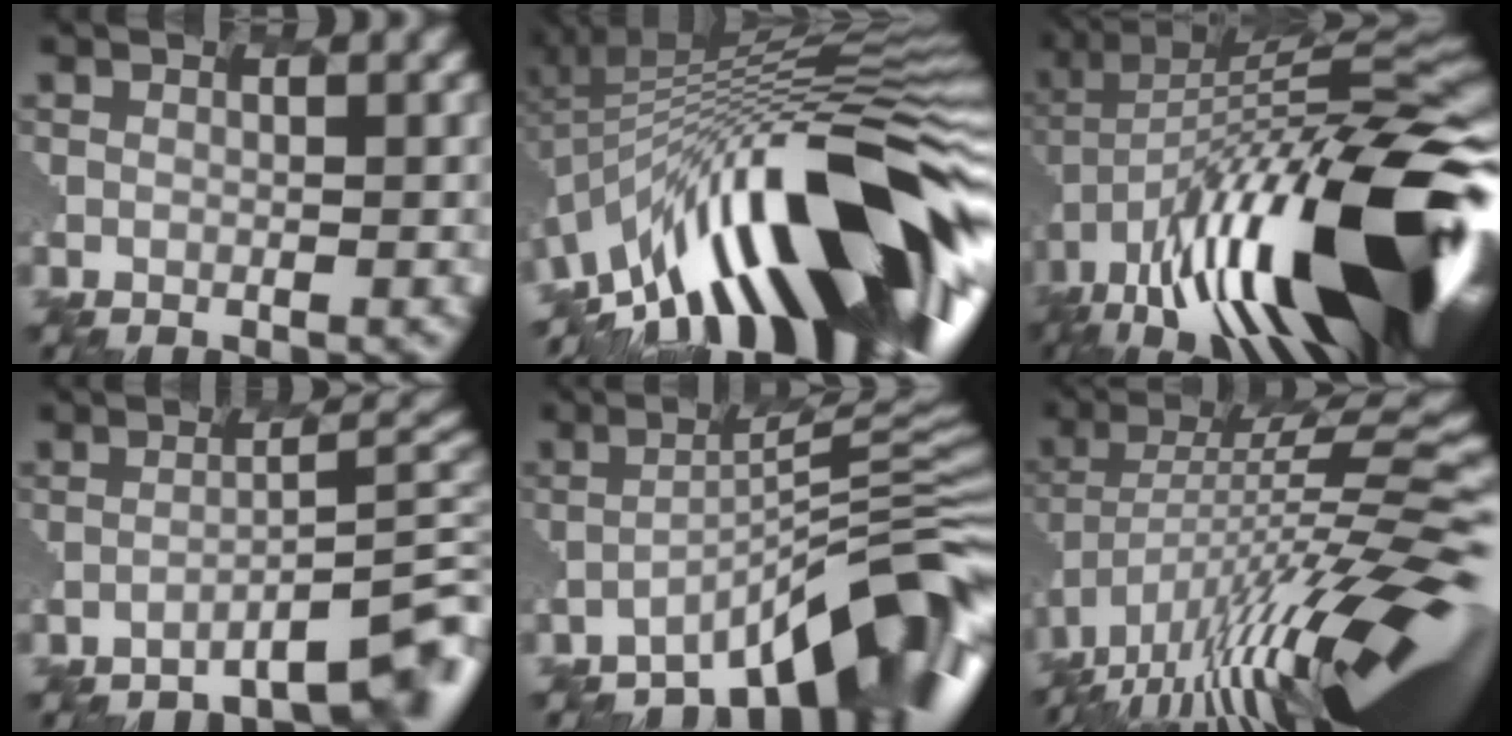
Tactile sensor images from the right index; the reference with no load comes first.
{"total": 15.7, "force": [-4.8, 5.5, 13.9], "torque": [-0.195, 0.033, -0.114]}
{"total": 18.5, "force": [-6.5, 7.2, 15.8], "torque": [-0.258, 0.012, -0.116]}
{"total": 5.9, "force": [-4.3, 0.8, 4.0], "torque": [-0.053, 0.005, -0.061]}
{"total": 8.9, "force": [-5.9, 1.2, 6.6], "torque": [-0.097, 0.014, -0.096]}
{"total": 14.1, "force": [-5.8, 3.7, 12.4], "torque": [-0.228, 0.014, -0.111]}